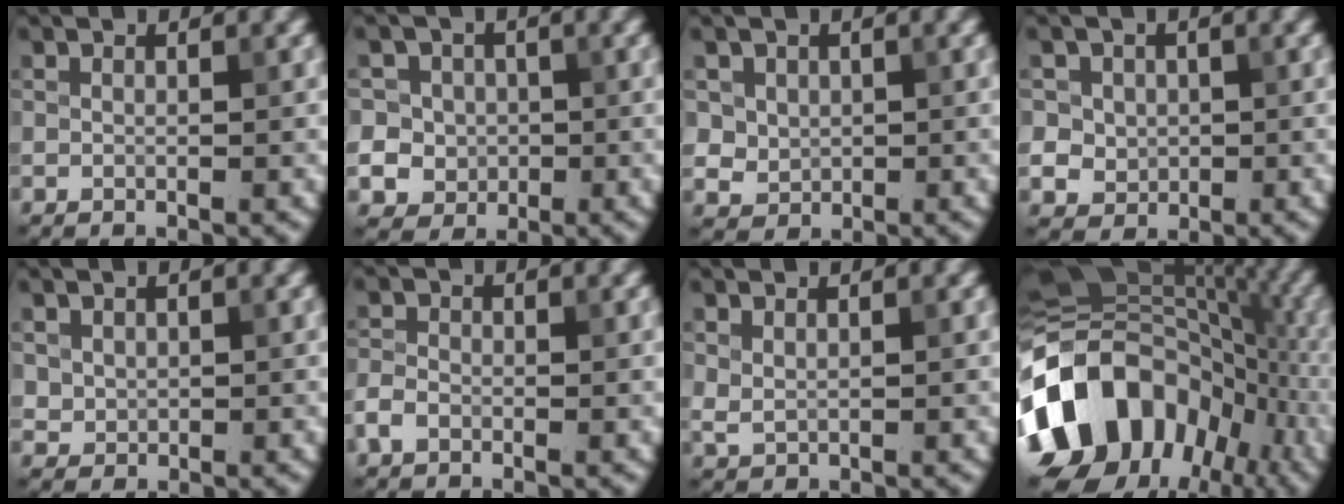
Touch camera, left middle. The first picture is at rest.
{"total": 7.2, "force": [0.2, 6.9, 1.9], "torque": [-0.047, 0.026, -0.011]}
{"total": 2.5, "force": [0.8, 2.2, 0.8], "torque": [-0.021, -0.006, 0.035]}
{"total": 4.6, "force": [1.1, 4.2, 1.6], "torque": [-0.030, 0.022, 0.011]}
{"total": 1.2, "force": [0.4, 1.1, 0.3], "torque": [-0.004, -0.005, 0.012]}
{"total": 1.8, "force": [-1.0, 1.1, 0.9], "torque": [-0.016, 0.005, -0.026]}
{"total": 0.9, "force": [0.5, 0.5, 0.6], "torque": [-0.017, -0.001, 0.015]}
{"total": 17.2, "force": [-5.8, 12.3, 10.5], "torque": [-0.211, -0.001, -0.107]}